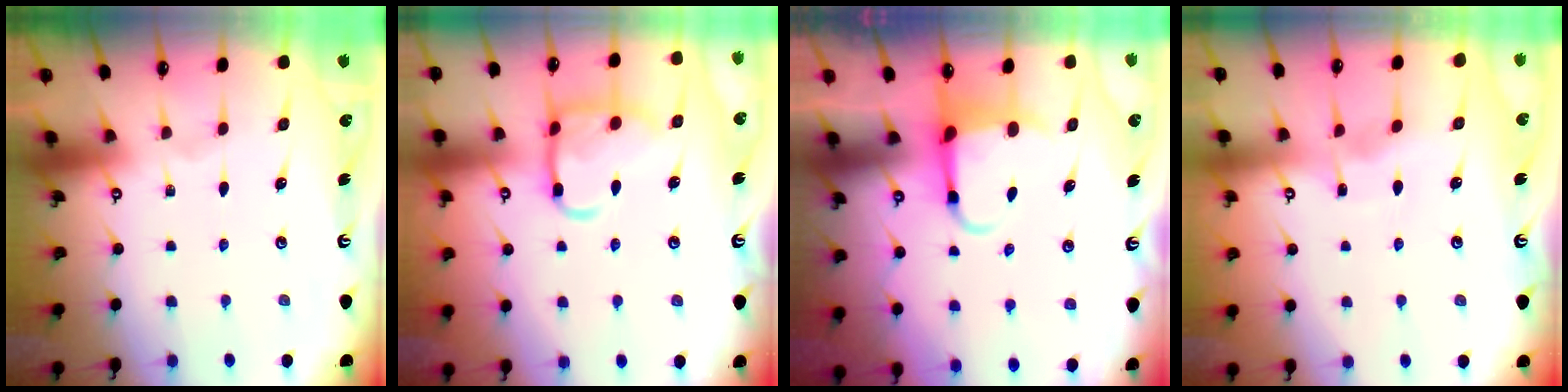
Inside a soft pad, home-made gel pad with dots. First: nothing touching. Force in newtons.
{"total": 14.0, "press": 14.0, "slide": 1.2}
{"total": 3.9, "press": 3.8, "slide": 1.1}
{"total": 3.2, "press": 3.2, "slide": 0.1}